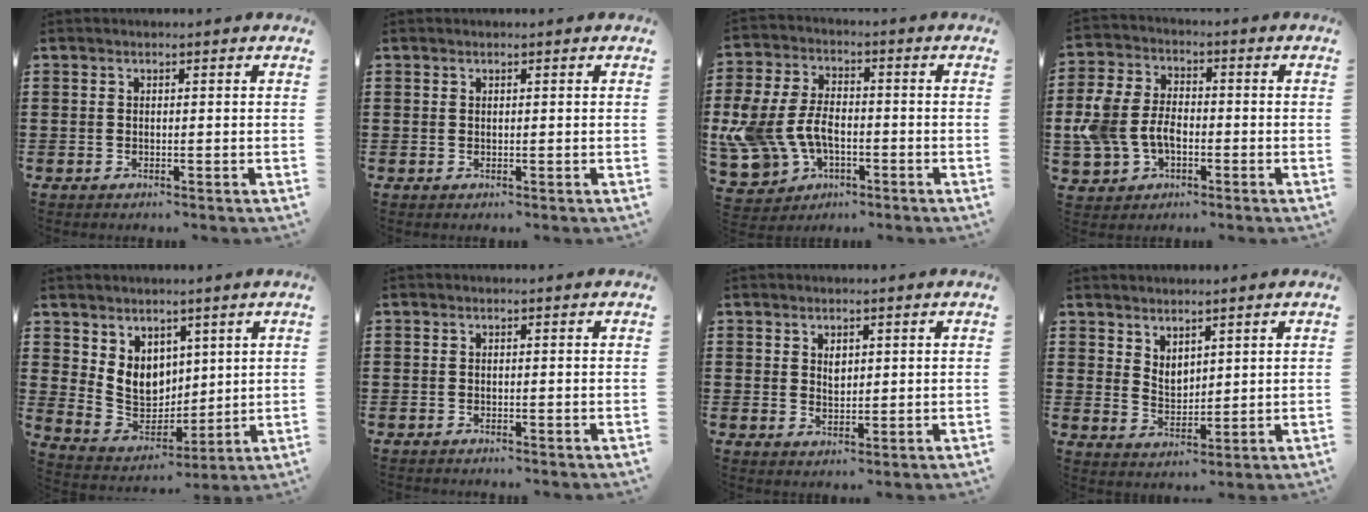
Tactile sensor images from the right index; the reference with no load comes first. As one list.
[{"total": 0.0}, {"total": 9.4, "force": [-2.3, 6.7, 6.2], "torque": [-0.180, 0.004, -0.049]}, {"total": 7.6, "force": [-1.7, 5.4, 5.0], "torque": [-0.143, 0.001, -0.043]}, {"total": 7.3, "force": [3.4, 6.0, 2.6], "torque": [-0.068, -0.010, 0.070]}, {"total": 0.6, "force": [-0.6, -0.1, 0.0], "torque": [-0.001, -0.002, -0.012]}, {"total": 1.7, "force": [0.8, 1.1, 1.1], "torque": [-0.014, 0.002, 0.013]}, {"total": 2.9, "force": [2.6, 1.3, 0.6], "torque": [-0.018, 0.000, 0.048]}]